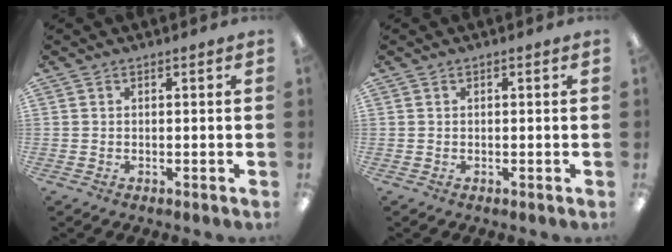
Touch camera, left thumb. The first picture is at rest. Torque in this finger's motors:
{"motor_torque": [-0.06, -0.01, -0.02, 0.06, -0.01]}